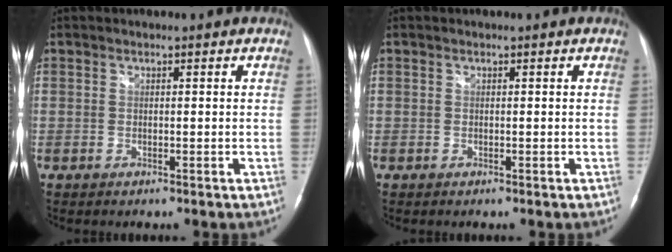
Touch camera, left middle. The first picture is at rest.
{"total": 0.0}